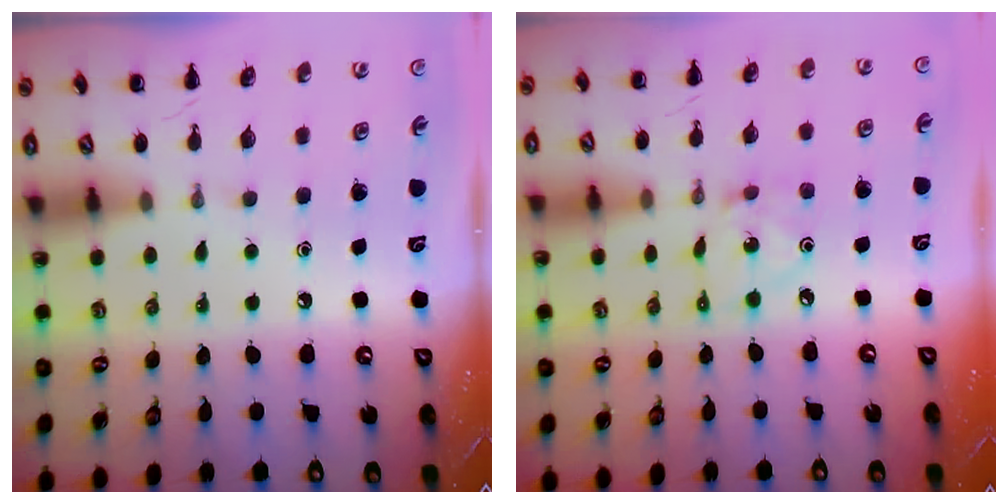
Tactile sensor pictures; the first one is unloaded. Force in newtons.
{"total": 2.3, "press": 2.3, "slide": 0.1}